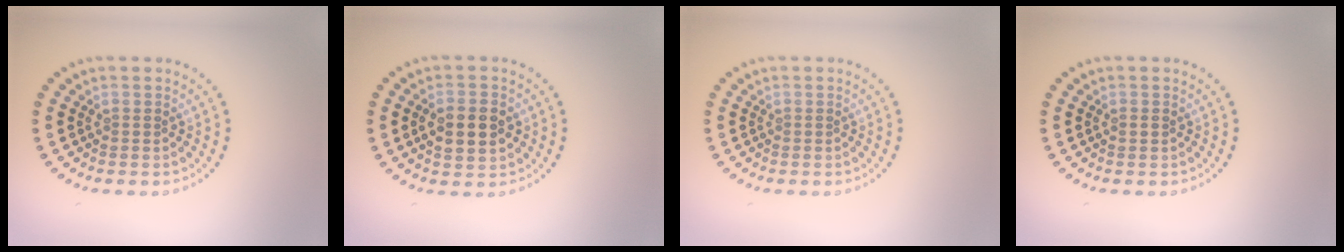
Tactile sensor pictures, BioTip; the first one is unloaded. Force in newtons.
{"total": 4.6, "press": 4.5, "slide": 0.3}
{"total": 0.0}
{"total": 0.7, "press": 0.7, "slide": 0.1}